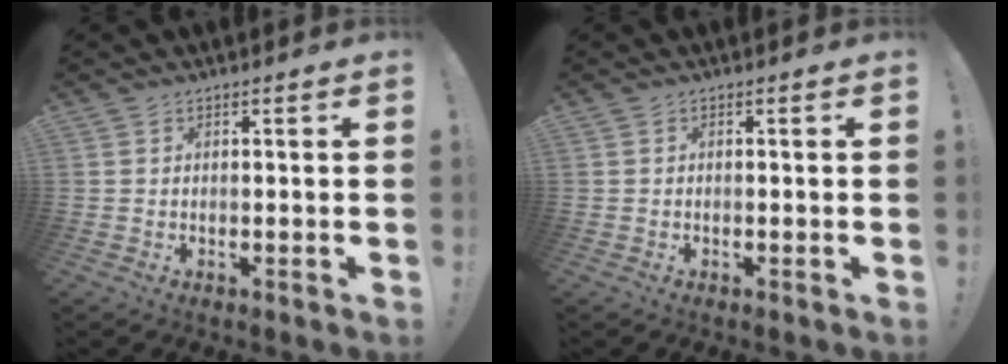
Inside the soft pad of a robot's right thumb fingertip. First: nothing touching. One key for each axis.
{"total": 0.0}